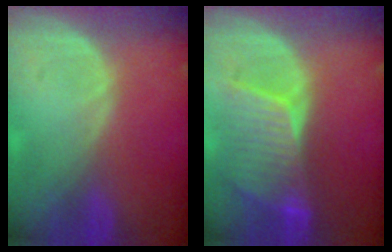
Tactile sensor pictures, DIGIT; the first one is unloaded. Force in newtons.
{"total": 8.4, "press": 7.6, "slide": 3.5}